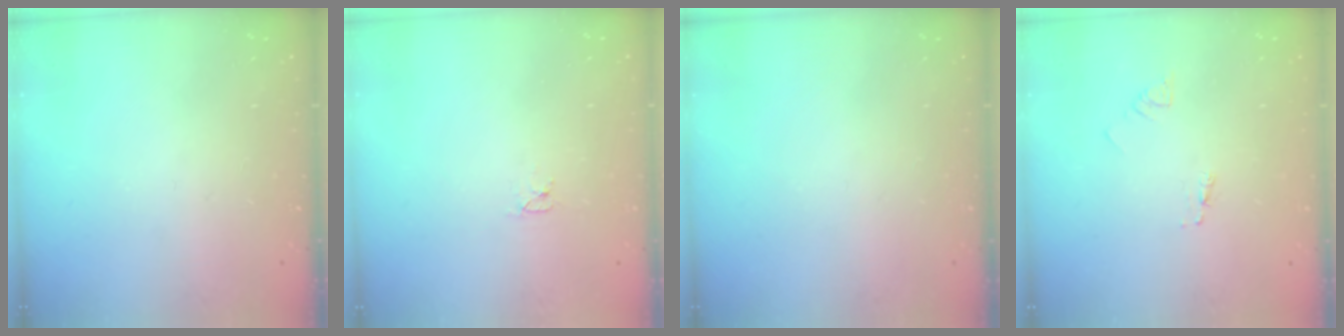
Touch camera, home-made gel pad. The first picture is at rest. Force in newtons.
{"total": 2.6, "press": 2.6, "slide": 0.3}
{"total": 0.0}
{"total": 2.1, "press": 2.1, "slide": 0.1}